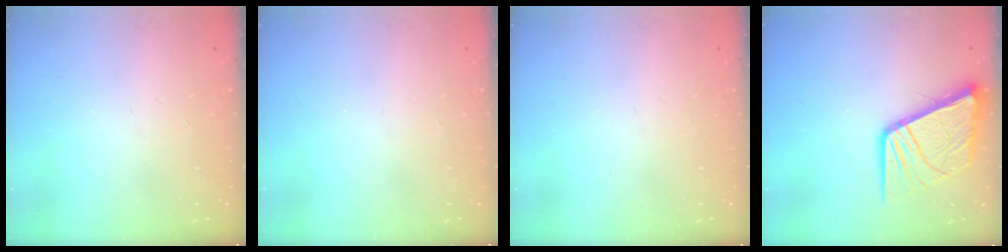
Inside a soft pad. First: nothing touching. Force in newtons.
{"total": 0.0}
{"total": 0.0}
{"total": 14.4, "press": 14.3, "slide": 1.7}